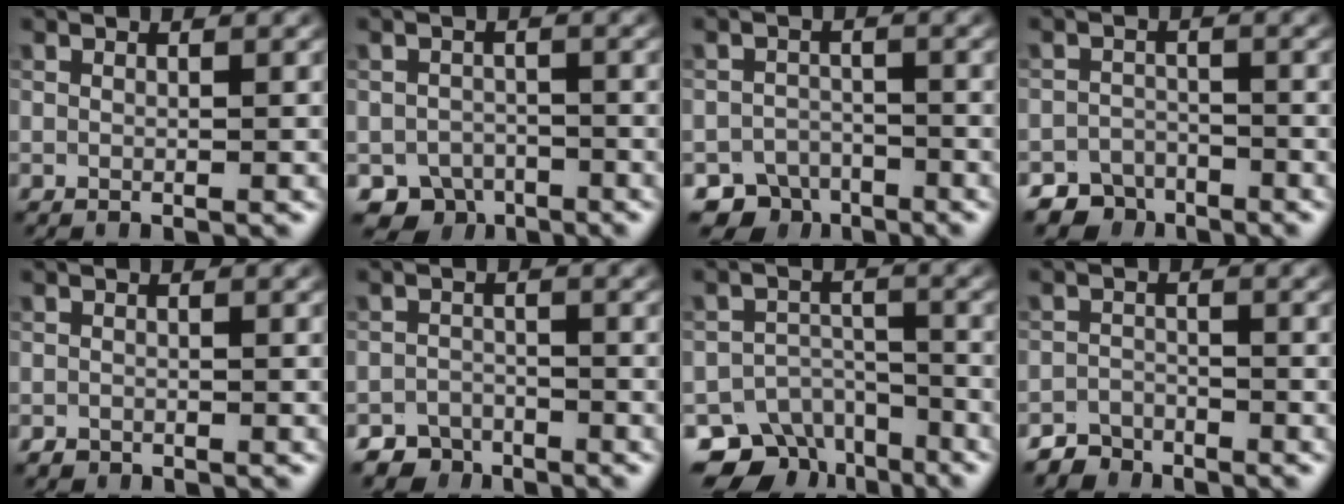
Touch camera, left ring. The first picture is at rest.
{"total": 3.5, "force": [-2.5, 2.3, 0.6], "torque": [0.002, -0.007, -0.045]}
{"total": 4.2, "force": [-3.5, 2.4, 0.3], "torque": [0.014, -0.007, -0.053]}
{"total": 4.5, "force": [-3.9, 2.3, 0.2], "torque": [0.016, -0.003, -0.059]}
{"total": 0.7, "force": [-0.6, 0.4, 0.0], "torque": [0.002, -0.004, -0.012]}
{"total": 3.7, "force": [-3.2, 1.8, 0.0], "torque": [0.016, -0.001, -0.052]}
{"total": 8.5, "force": [-6.6, 5.1, 2.0], "torque": [-0.001, 0.001, -0.093]}
{"total": 2.6, "force": [-2.4, 1.0, -0.1], "torque": [0.008, 0.000, -0.047]}